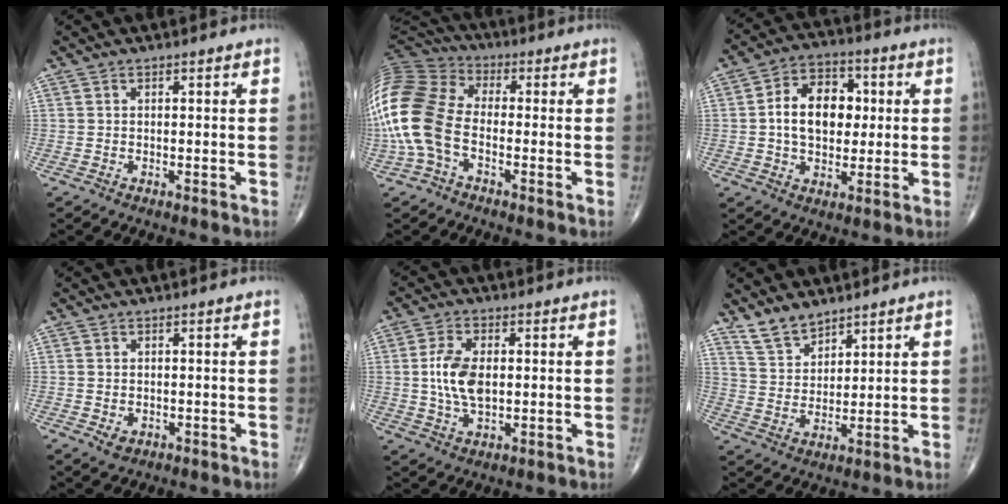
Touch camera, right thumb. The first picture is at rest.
{"total": 17.7, "force": [-3.5, 11.2, 13.3], "torque": [-0.298, 0.034, -0.075]}
{"total": 12.6, "force": [1.1, 8.7, 9.0], "torque": [-0.119, 0.016, 0.015]}
{"total": 2.3, "force": [-0.6, 1.8, 1.3], "torque": [-0.019, -0.001, -0.002]}
{"total": 8.7, "force": [0.5, 4.8, 7.2], "torque": [-0.142, -0.002, 0.011]}
{"total": 6.4, "force": [5.3, 2.8, 2.2], "torque": [-0.028, -0.033, 0.111]}